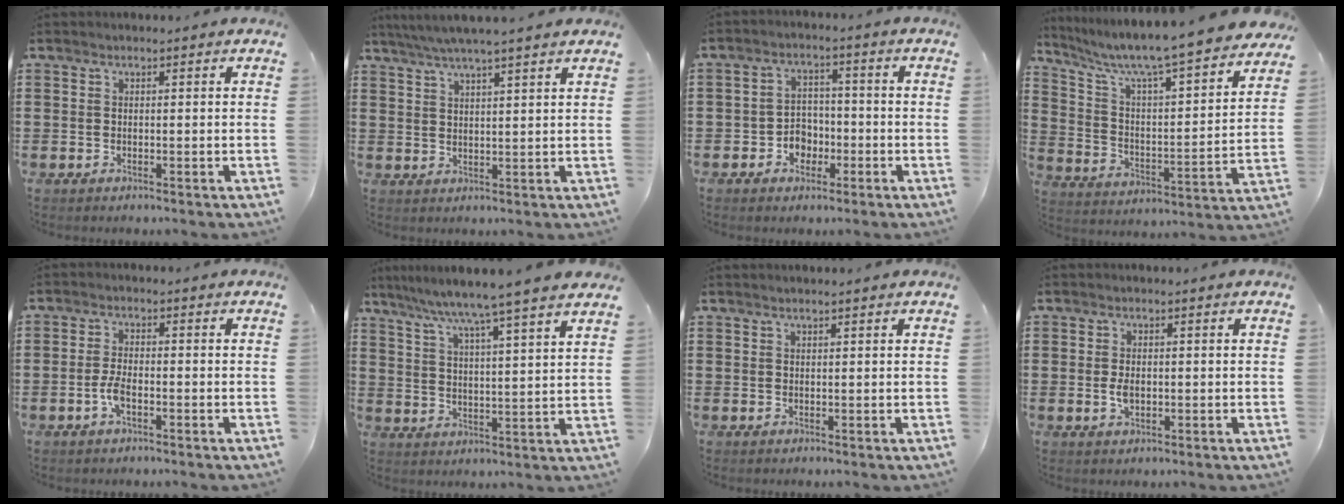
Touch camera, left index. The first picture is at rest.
{"total": 4.4, "force": [3.8, -0.4, 2.2], "torque": [-0.052, -0.011, 0.067]}
{"total": 4.1, "force": [-2.1, 3.2, 1.5], "torque": [-0.035, 0.009, -0.043]}
{"total": 6.7, "force": [6.0, -0.3, 2.9], "torque": [-0.086, -0.057, 0.094]}
{"total": 3.3, "force": [-1.2, 1.1, 2.9], "torque": [-0.073, -0.003, -0.029]}
{"total": 6.4, "force": [5.5, -1.6, 3.0], "torque": [-0.081, -0.041, 0.085]}
{"total": 0.7, "force": [0.5, 0.0, 0.5], "torque": [-0.009, -0.002, 0.010]}
{"total": 2.5, "force": [-0.1, 1.3, 2.1], "torque": [-0.049, -0.001, -0.005]}